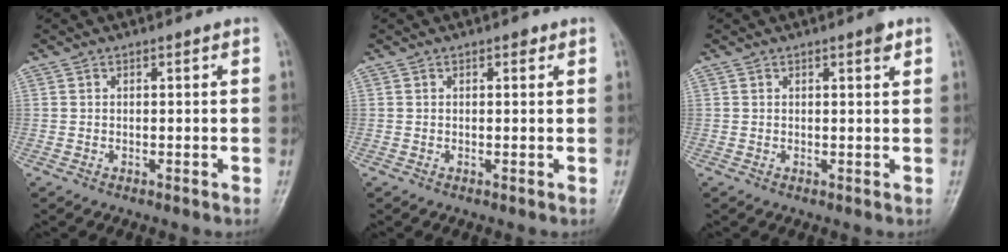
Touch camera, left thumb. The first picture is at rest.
{"total": 1.0, "force": [0.6, 0.6, 0.6], "torque": [-0.001, -0.001, 0.005]}
{"total": 1.7, "force": [1.1, 0.4, 1.3], "torque": [-0.017, -0.004, 0.013]}